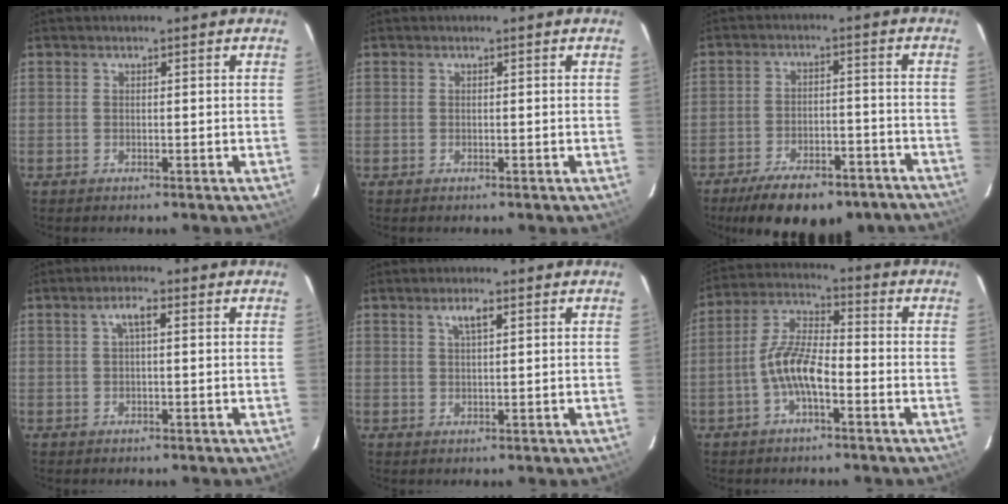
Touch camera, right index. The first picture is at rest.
{"total": 0.0}
{"total": 18.3, "force": [-14.3, 6.8, 9.2], "torque": [-0.174, -0.012, -0.188]}
{"total": 2.6, "force": [0.6, 0.6, 2.4], "torque": [-0.048, 0.009, 0.011]}
{"total": 2.6, "force": [1.3, 0.6, 2.1], "torque": [-0.038, 0.005, 0.024]}
{"total": 8.8, "force": [-3.3, 2.9, 7.6], "torque": [-0.165, 0.012, -0.064]}